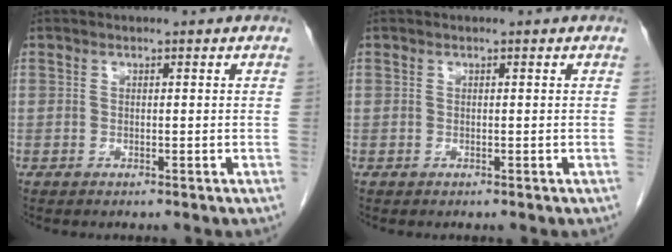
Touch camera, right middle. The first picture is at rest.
{"total": 0.0}